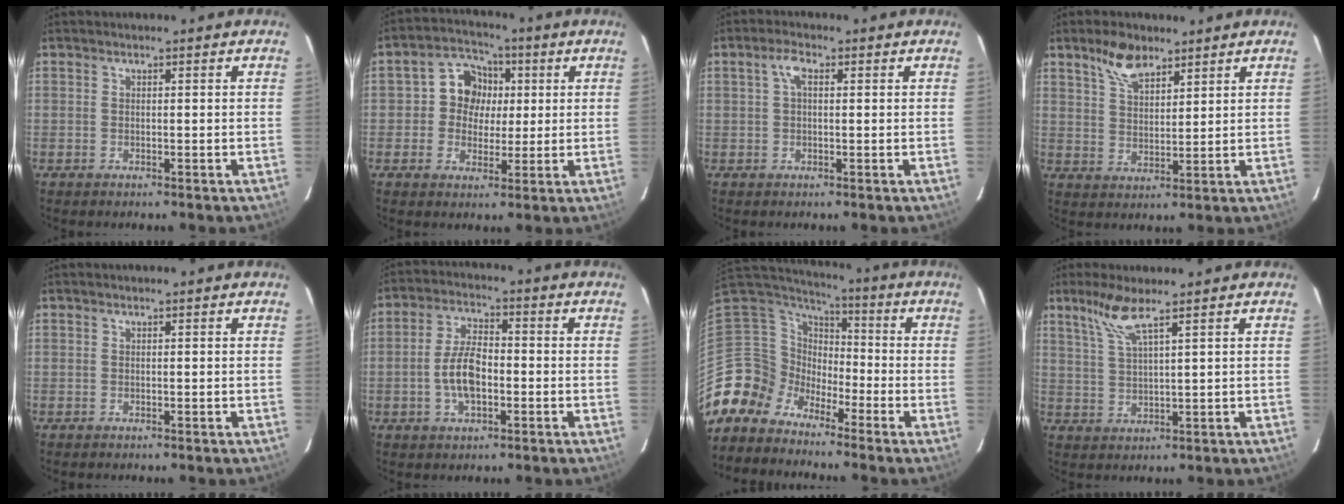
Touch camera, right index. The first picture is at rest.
{"total": 7.0, "force": [0.5, 6.6, 2.2], "torque": [-0.038, 0.024, 0.004]}
{"total": 2.3, "force": [0.8, 0.8, 2.0], "torque": [-0.042, 0.008, 0.014]}
{"total": 6.5, "force": [4.9, 2.6, 3.3], "torque": [-0.055, 0.004, 0.093]}
{"total": 0.0}
{"total": 5.6, "force": [-1.3, 3.1, 4.4], "torque": [-0.088, 0.008, -0.020]}
{"total": 8.8, "force": [-6.4, 6.0, -0.5], "torque": [-0.011, 0.042, -0.148]}
{"total": 5.3, "force": [3.9, -0.5, 3.6], "torque": [-0.078, -0.002, 0.082]}